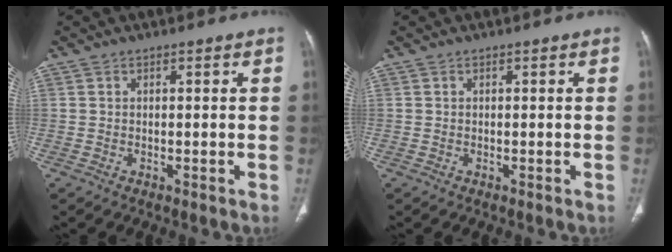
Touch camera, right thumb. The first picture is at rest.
{"total": 0.0}